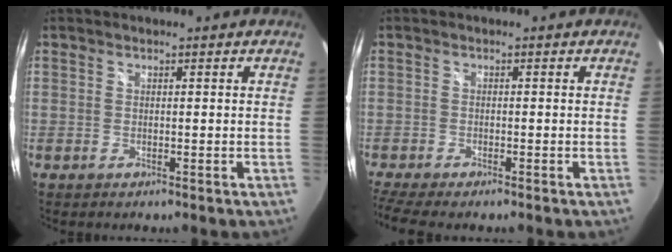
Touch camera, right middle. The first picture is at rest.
{"total": 5.0, "force": [-4.2, 0.1, 2.8], "torque": [-0.071, -0.028, -0.076]}